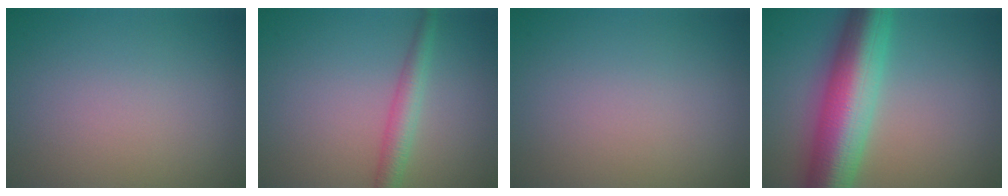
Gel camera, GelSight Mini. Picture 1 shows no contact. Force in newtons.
{"total": 2.7, "press": 2.7, "slide": 0.1}
{"total": 0.0}
{"total": 10.5, "press": 10.5, "slide": 0.1}